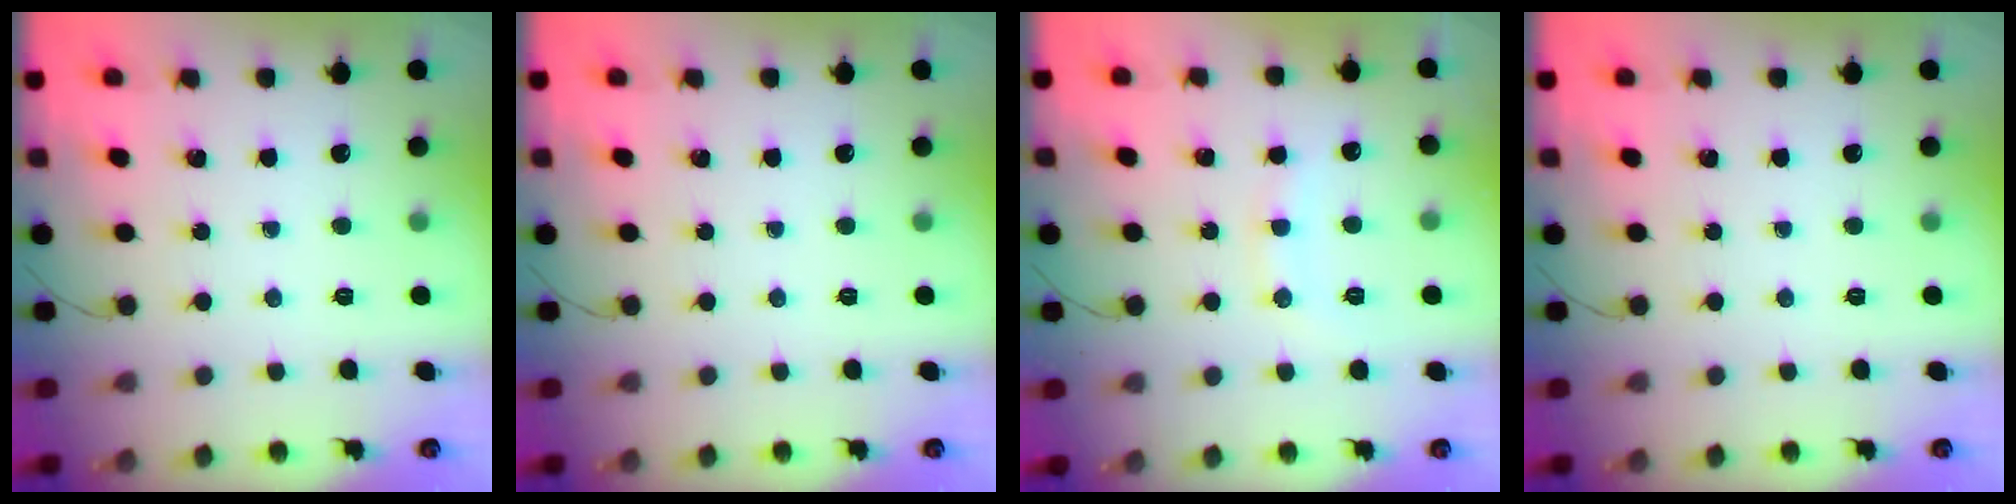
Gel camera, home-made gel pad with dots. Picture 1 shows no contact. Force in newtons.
{"total": 0.0}
{"total": 8.8, "press": 8.7, "slide": 0.9}
{"total": 0.0}